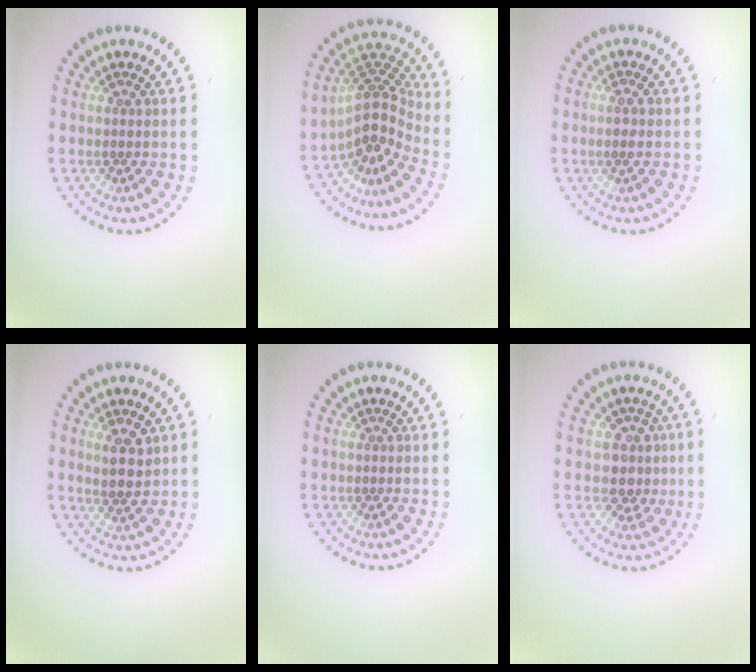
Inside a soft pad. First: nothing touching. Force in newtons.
{"total": 4.2, "press": 2.9, "slide": 3.1}
{"total": 1.1, "press": 0.8, "slide": 0.8}
{"total": 2.7, "press": 2.5, "slide": 1.0}
{"total": 0.0}
{"total": 2.5, "press": 2.1, "slide": 1.4}